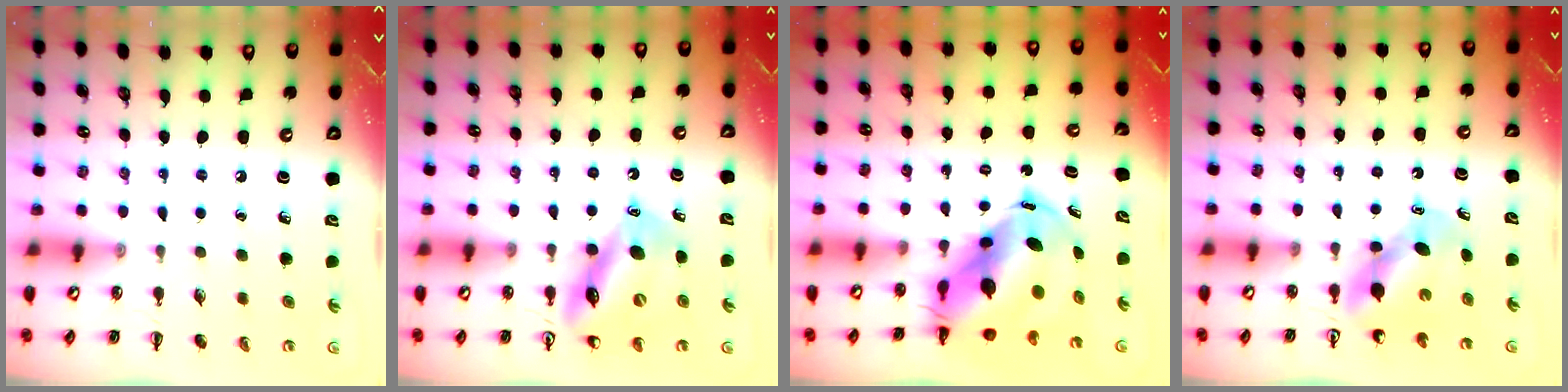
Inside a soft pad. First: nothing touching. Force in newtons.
{"total": 12.1, "press": 11.4, "slide": 4.0}
{"total": 10.9, "press": 10.5, "slide": 2.9}
{"total": 5.5, "press": 5.4, "slide": 0.6}